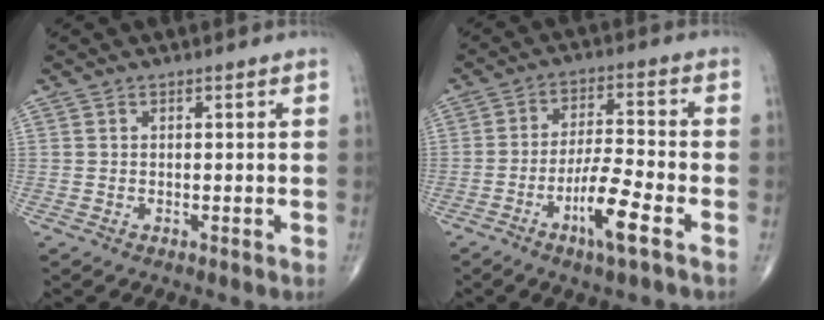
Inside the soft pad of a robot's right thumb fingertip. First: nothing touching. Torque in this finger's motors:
{"motor_torque": [3.90, 1.11, 1.45, -1.32, 0.60]}